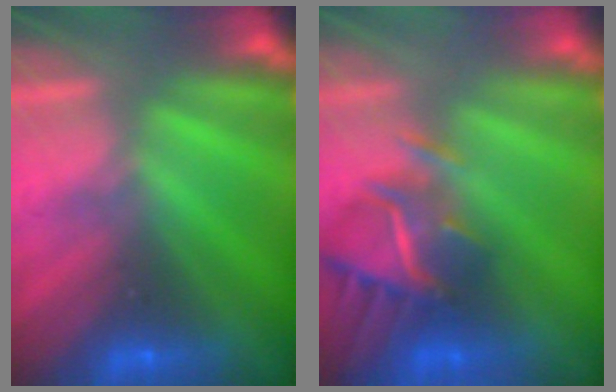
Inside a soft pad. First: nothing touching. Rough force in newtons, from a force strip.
{"total": 6.8}